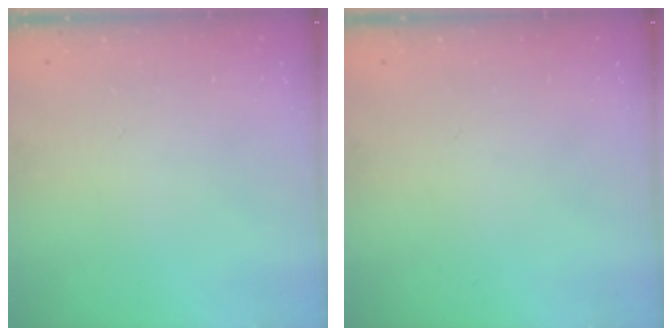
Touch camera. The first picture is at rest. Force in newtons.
{"total": 0.0}